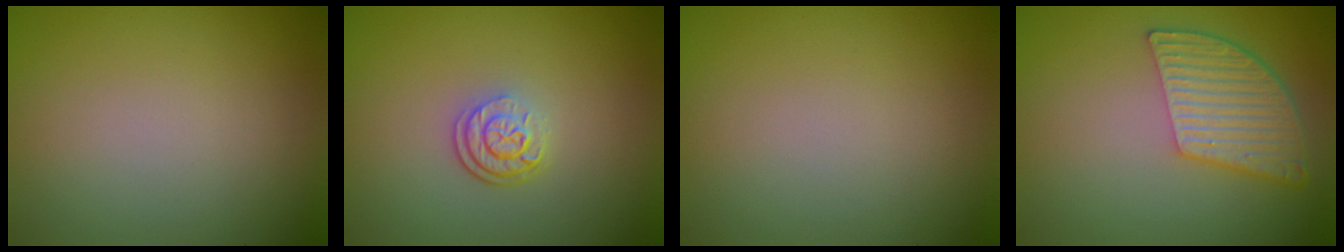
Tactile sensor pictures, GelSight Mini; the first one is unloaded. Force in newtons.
{"total": 2.7, "press": 2.0, "slide": 1.8}
{"total": 0.0}
{"total": 5.3, "press": 4.0, "slide": 3.5}